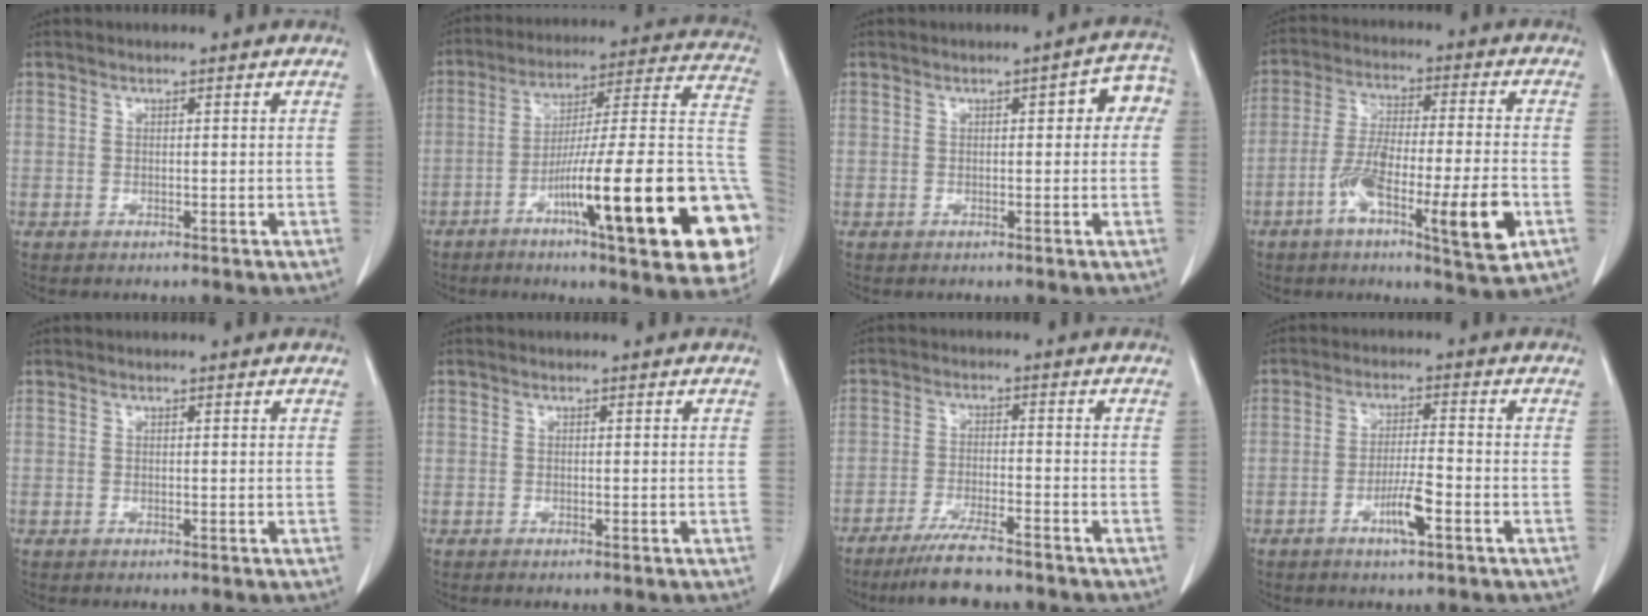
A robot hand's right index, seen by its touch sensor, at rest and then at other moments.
{"total": 27.9, "force": [-9.5, 2.5, 26.1], "torque": [-0.277, 0.002, -0.145]}
{"total": 4.9, "force": [1.0, 1.8, 4.5], "torque": [-0.041, 0.025, 0.005]}
{"total": 13.9, "force": [-5.4, 1.6, 12.7], "torque": [-0.221, -0.005, -0.089]}
{"total": 0.0}
{"total": 0.0}
{"total": 8.1, "force": [-6.8, 0.6, 4.3], "torque": [-0.075, -0.021, -0.114]}
{"total": 5.2, "force": [-2.4, 0.4, 4.6], "torque": [-0.086, -0.004, -0.045]}